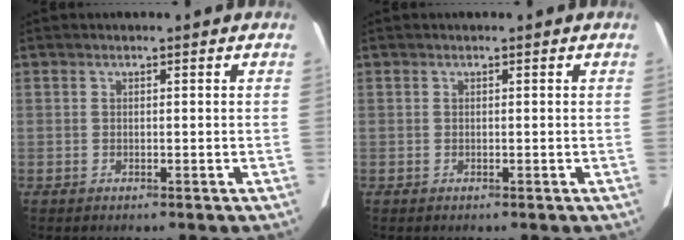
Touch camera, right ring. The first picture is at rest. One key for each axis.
{"total": 0.0}